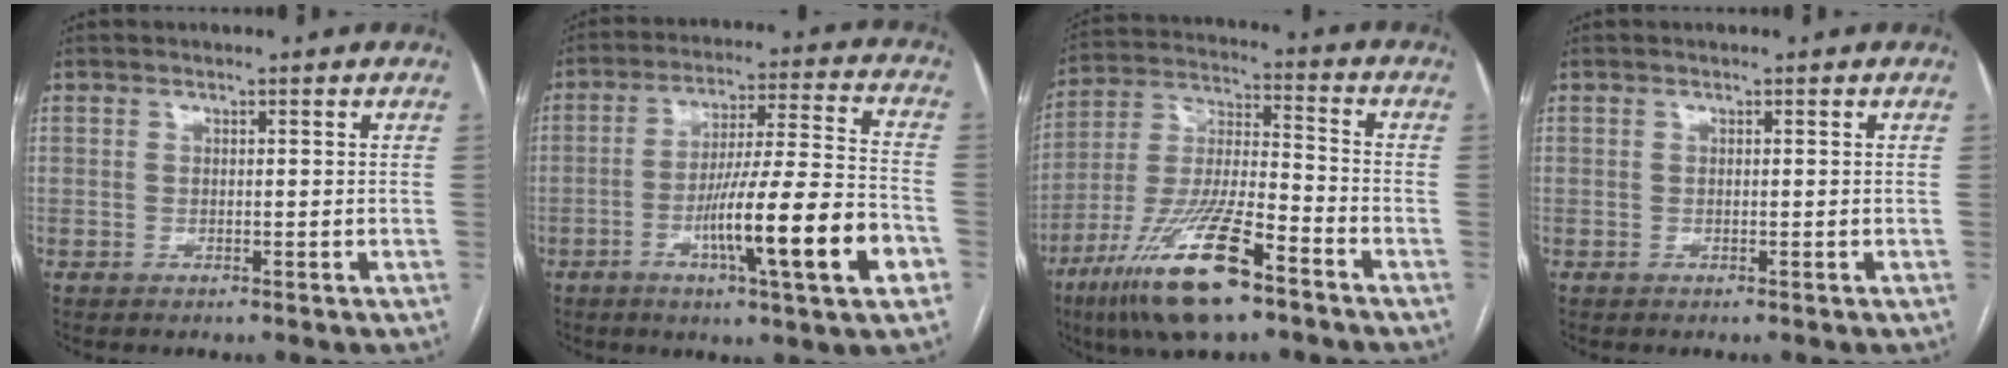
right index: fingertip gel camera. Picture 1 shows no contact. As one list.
[{"total": 16.8, "force": [-6.0, 0.2, 15.7], "torque": [-0.257, -0.007, -0.093]}, {"total": 17.1, "force": [-10.3, 3.4, 13.2], "torque": [-0.282, -0.029, -0.186]}, {"total": 0.0}]